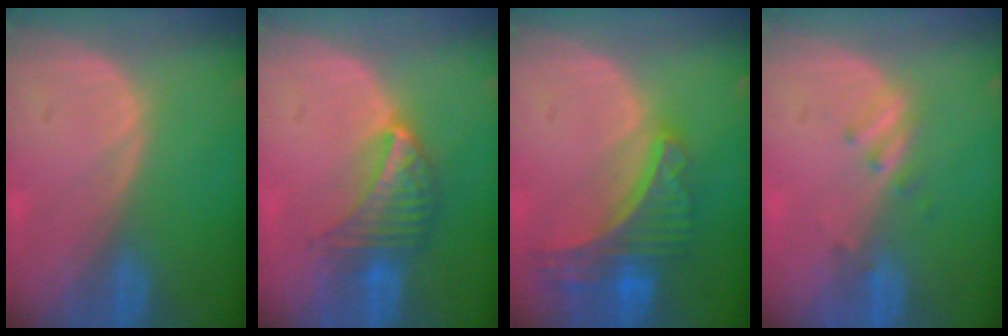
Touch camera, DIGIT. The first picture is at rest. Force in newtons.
{"total": 7.0, "press": 6.2, "slide": 3.3}
{"total": 8.9, "press": 7.8, "slide": 4.3}
{"total": 2.5, "press": 2.2, "slide": 1.2}